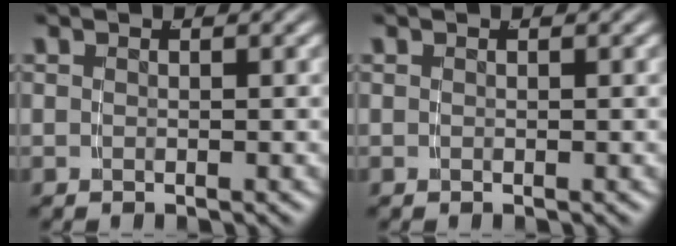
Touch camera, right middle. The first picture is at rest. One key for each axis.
{"total": 0.0}